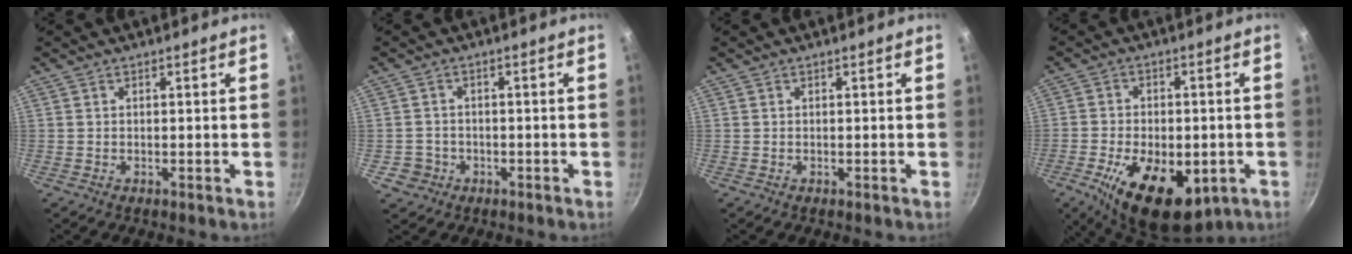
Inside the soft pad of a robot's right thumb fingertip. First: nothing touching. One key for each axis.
{"total": 3.5, "fx": -1.2, "fy": 3.3, "fz": 0.6, "tx": -0.002, "ty": 0.021, "tz": -0.011}
{"total": 0.0}
{"total": 17.3, "fx": -6.2, "fy": 9.7, "fz": 12.9, "tx": -0.199, "ty": 0.000, "tz": -0.086}